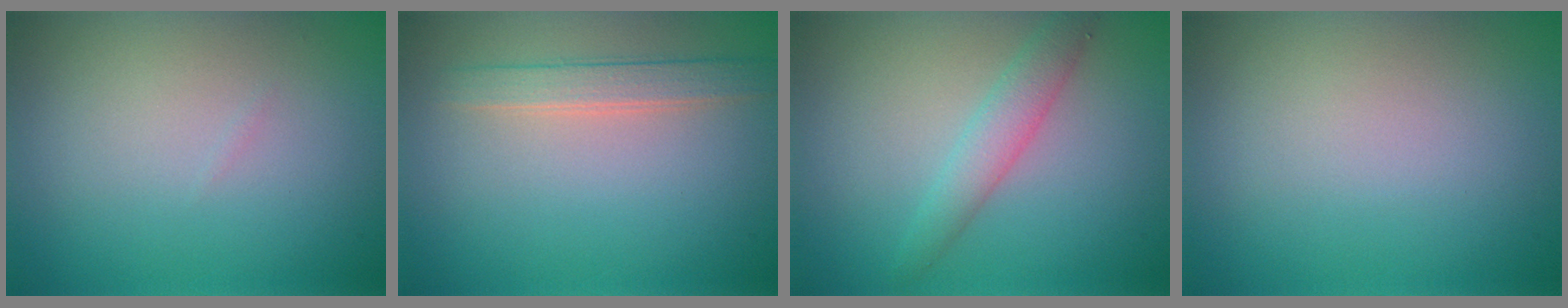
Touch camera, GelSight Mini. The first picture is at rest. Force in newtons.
{"total": 2.3, "press": 2.3, "slide": 0.3}
{"total": 2.7, "press": 2.6, "slide": 0.1}
{"total": 0.0}